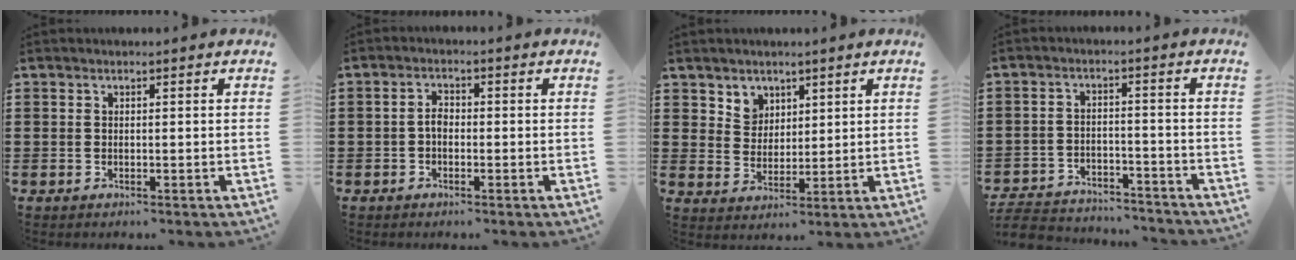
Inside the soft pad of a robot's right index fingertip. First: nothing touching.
{"total": 2.3, "force": [-0.6, 1.3, 1.8], "torque": [-0.042, 0.000, -0.015]}
{"total": 4.3, "force": [2.8, 3.2, 0.1], "torque": [-0.022, 0.006, 0.053]}
{"total": 5.4, "force": [-5.3, 0.8, 0.9], "torque": [-0.028, 0.002, -0.109]}